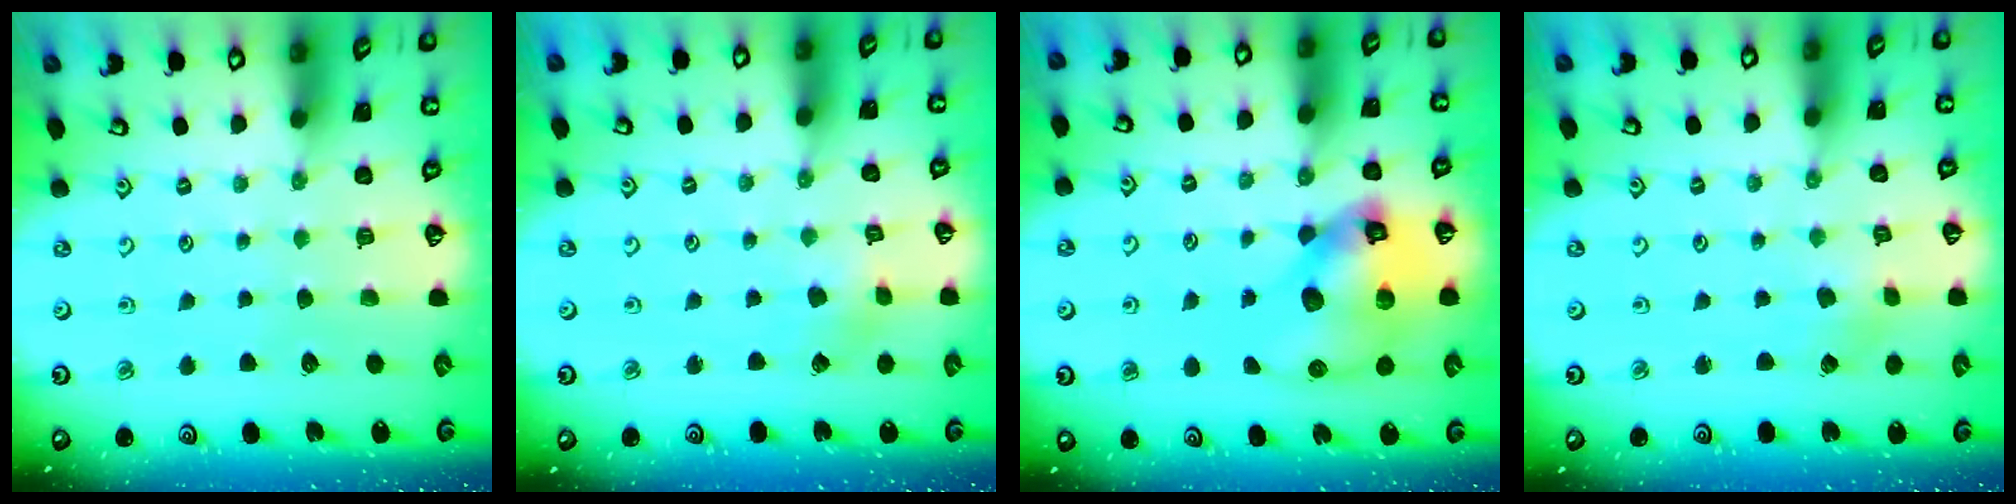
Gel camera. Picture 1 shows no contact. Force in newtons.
{"total": 2.8, "press": 2.8, "slide": 0.3}
{"total": 17.4, "press": 17.1, "slide": 2.9}
{"total": 0.9, "press": 0.9, "slide": 0.2}